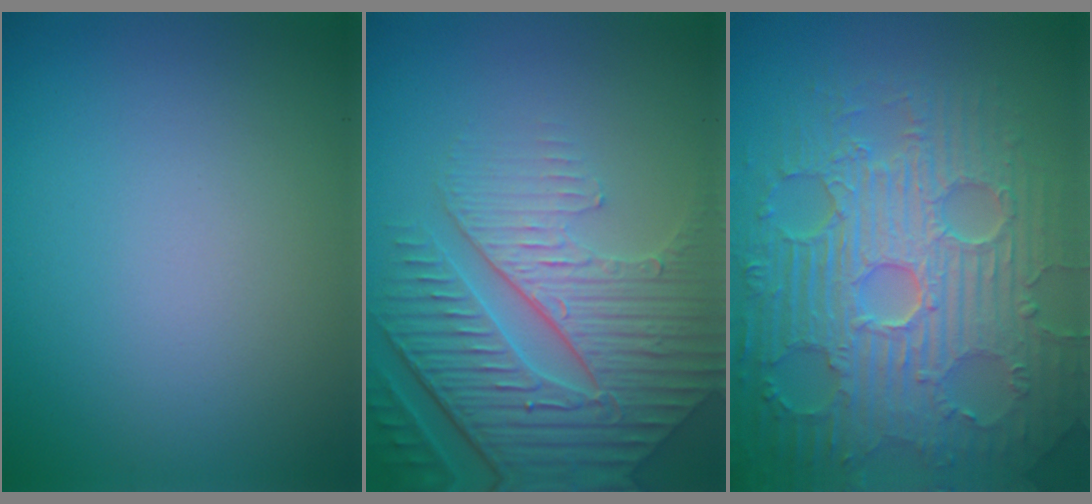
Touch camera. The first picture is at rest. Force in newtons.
{"total": 8.0, "press": 5.8, "slide": 5.5}
{"total": 9.5, "press": 6.8, "slide": 6.6}